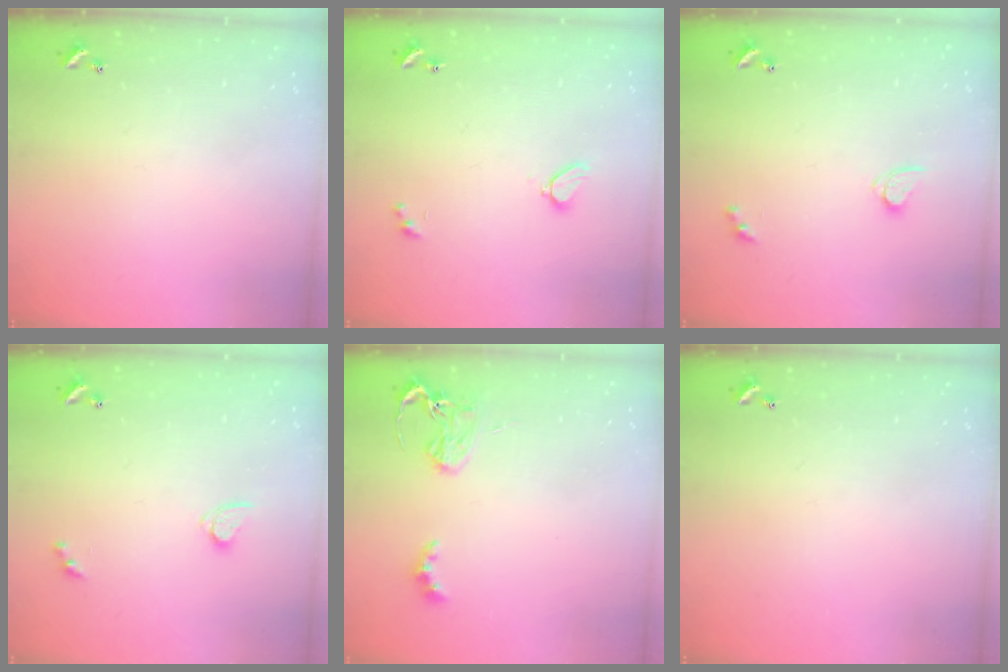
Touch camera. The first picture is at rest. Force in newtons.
{"total": 2.1, "press": 2.0, "slide": 0.5}
{"total": 2.8, "press": 2.8, "slide": 0.3}
{"total": 2.8, "press": 2.8, "slide": 0.3}
{"total": 2.9, "press": 2.8, "slide": 0.6}
{"total": 0.0}